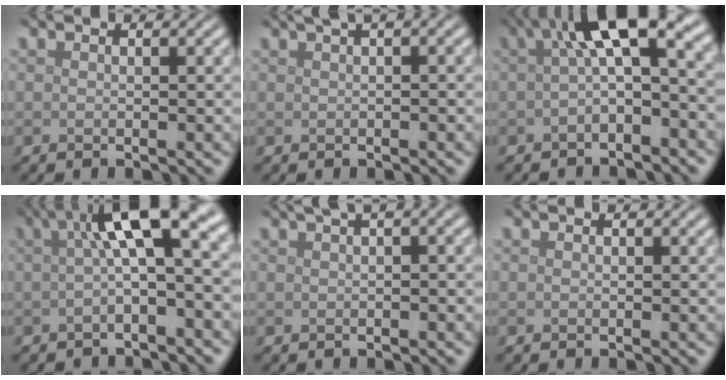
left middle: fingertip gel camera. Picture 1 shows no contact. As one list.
[{"total": 6.3, "force": [2.5, 2.9, 5.0], "torque": [-0.040, 0.032, 0.027]}, {"total": 7.7, "force": [1.0, 2.6, 7.2], "torque": [-0.108, 0.020, 0.002]}, {"total": 8.2, "force": [1.6, 2.2, 7.7], "torque": [-0.115, 0.021, 0.014]}, {"total": 7.3, "force": [3.0, 3.4, 5.7], "torque": [-0.043, 0.038, 0.031]}, {"total": 0.0}]